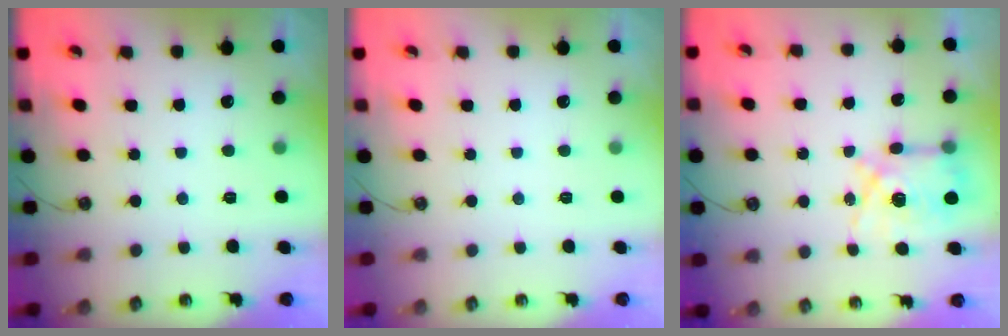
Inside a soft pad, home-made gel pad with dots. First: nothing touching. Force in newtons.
{"total": 0.0}
{"total": 8.9, "press": 8.9, "slide": 0.8}